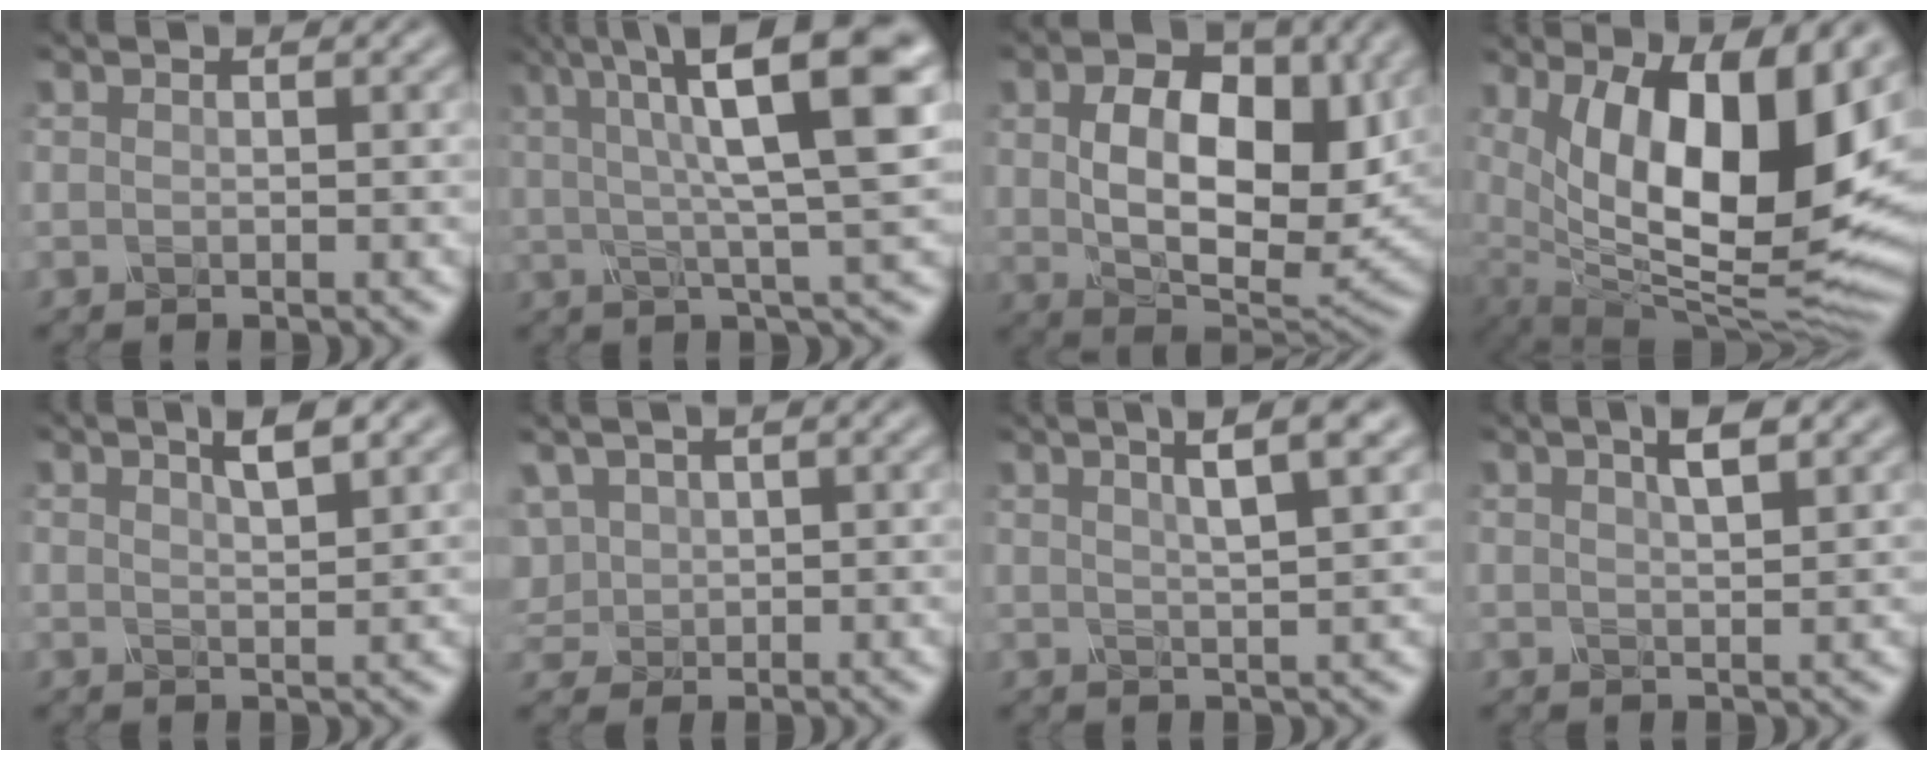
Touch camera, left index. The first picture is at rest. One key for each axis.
{"total": 11.6, "fx": 3.8, "fy": 2.7, "fz": 10.6, "tx": -0.152, "ty": 0.018, "tz": 0.054}
{"total": 10.2, "fx": 1.7, "fy": 6.4, "fz": 7.8, "tx": -0.145, "ty": -0.015, "tz": 0.037}
{"total": 16.0, "fx": 4.6, "fy": 6.7, "fz": 13.8, "tx": -0.197, "ty": 0.012, "tz": 0.079}
{"total": 2.3, "fx": 1.4, "fy": 0.4, "fz": 1.8, "tx": -0.024, "ty": 0.002, "tz": 0.024}
{"total": 2.0, "fx": 0.7, "fy": 1.6, "fz": 0.9, "tx": -0.035, "ty": 0.007, "tz": 0.021}
{"total": 5.2, "fx": 2.7, "fy": 1.1, "fz": 4.3, "tx": -0.050, "ty": 0.022, "tz": 0.024}
{"total": 2.9, "fx": 1.5, "fy": 0.7, "fz": 2.4, "tx": -0.026, "ty": 0.008, "tz": 0.016}